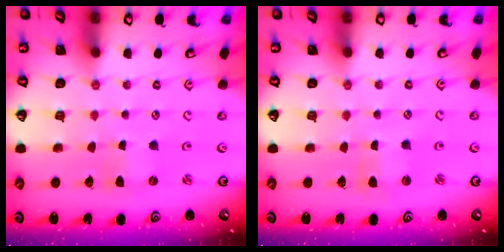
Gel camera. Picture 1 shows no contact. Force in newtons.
{"total": 1.0, "press": 1.0, "slide": 0.2}